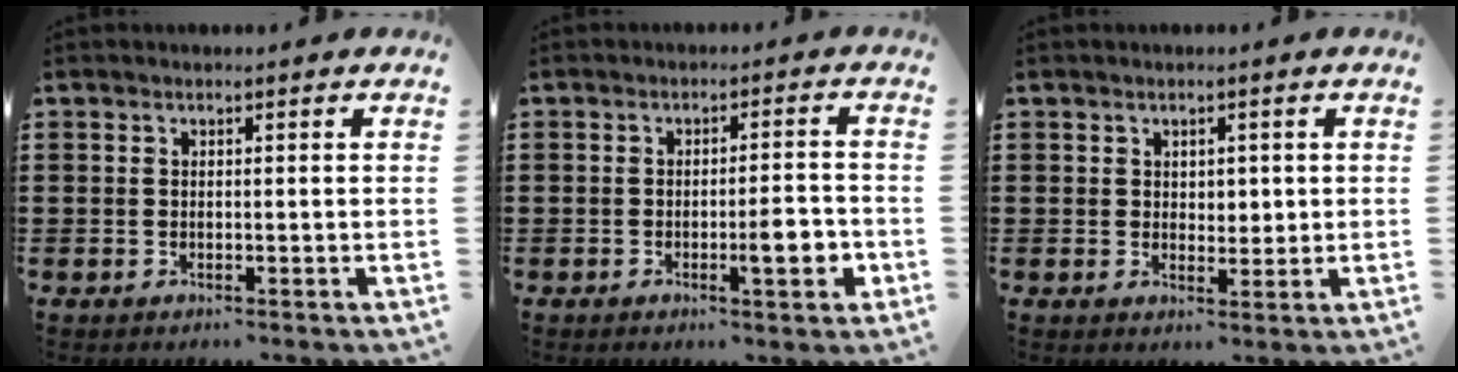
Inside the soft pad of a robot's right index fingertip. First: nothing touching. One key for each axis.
{"total": 5.5, "fx": -1.8, "fy": 1.1, "fz": 5.1, "tx": -0.063, "ty": -0.007, "tz": -0.031}
{"total": 2.1, "fx": 0.9, "fy": 1.6, "fz": 0.9, "tx": -0.015, "ty": 0.007, "tz": 0.014}